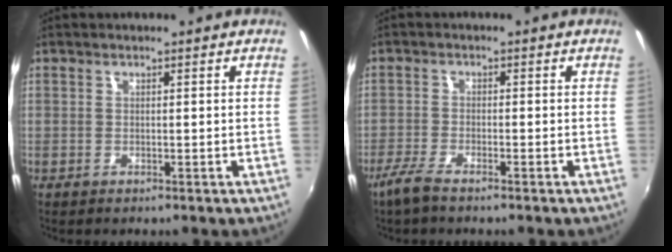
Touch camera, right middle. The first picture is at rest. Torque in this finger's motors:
{"motor_torque": [0.95, -1.01, 0.00, 0.06]}